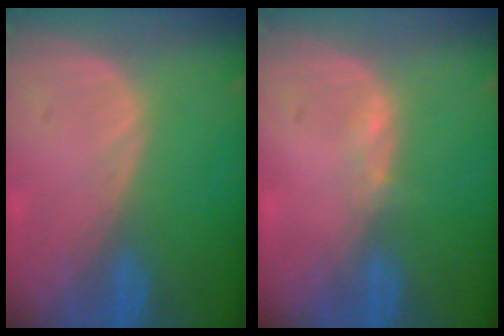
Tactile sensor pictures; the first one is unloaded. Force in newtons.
{"total": 1.0, "press": 0.8, "slide": 0.5}